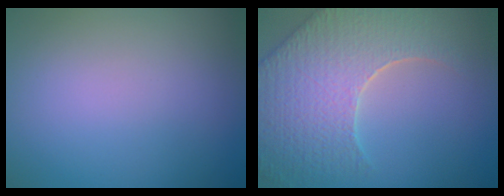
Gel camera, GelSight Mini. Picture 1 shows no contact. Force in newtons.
{"total": 9.1, "press": 6.4, "slide": 6.4}